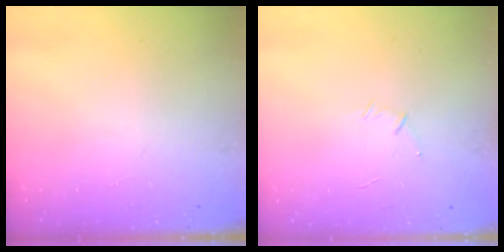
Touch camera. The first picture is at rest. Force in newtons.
{"total": 4.1, "press": 4.0, "slide": 1.0}